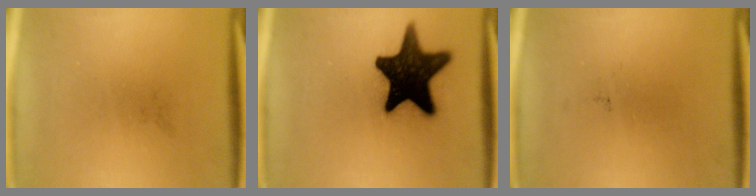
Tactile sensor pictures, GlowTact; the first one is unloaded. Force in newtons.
{"total": 18.4}
{"total": 0.0}